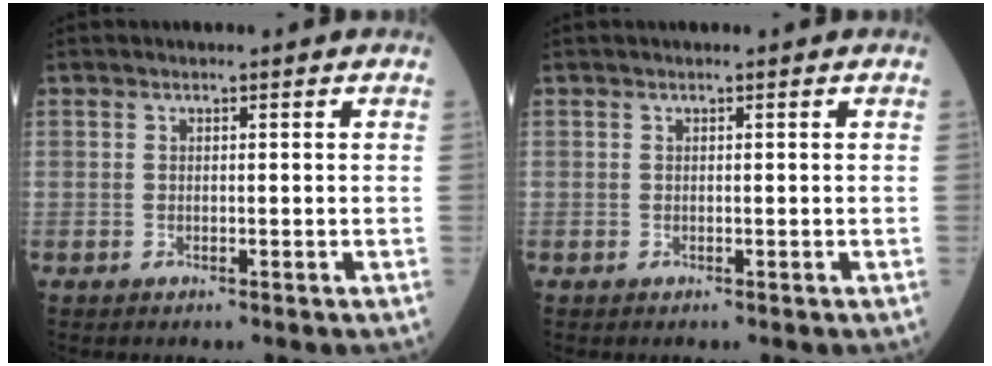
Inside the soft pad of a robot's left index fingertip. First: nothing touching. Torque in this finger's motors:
{"motor_torque": [-1.41, 0.23, -1.05, -0.21]}